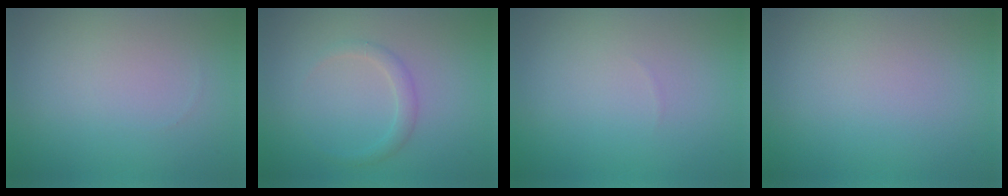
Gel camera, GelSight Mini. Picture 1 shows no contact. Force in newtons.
{"total": 1.3, "press": 1.3, "slide": 0.0}
{"total": 0.0}
{"total": 0.0}